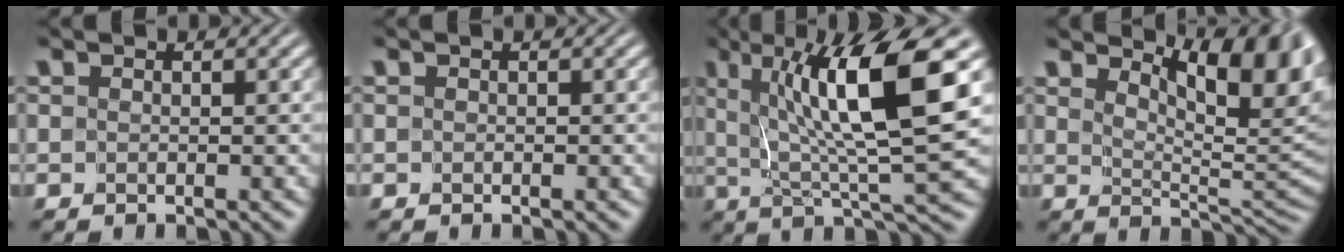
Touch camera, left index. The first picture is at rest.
{"total": 0.0}
{"total": 11.0, "force": [3.3, 2.0, 10.3], "torque": [-0.148, -0.002, 0.059]}
{"total": 8.6, "force": [4.6, 3.0, 6.6], "torque": [-0.089, 0.002, 0.064]}